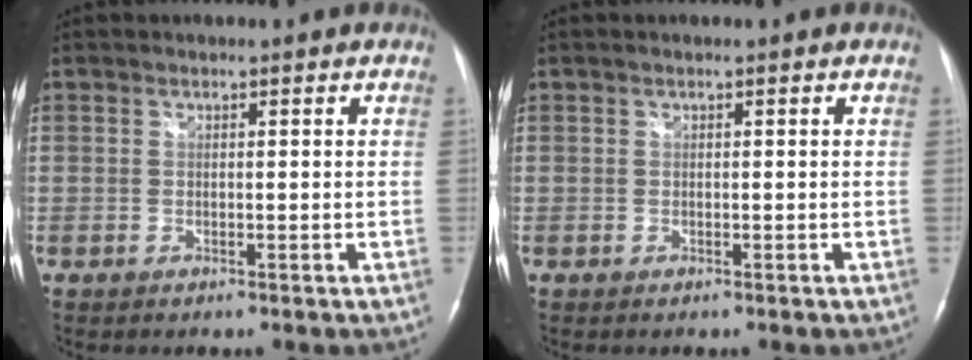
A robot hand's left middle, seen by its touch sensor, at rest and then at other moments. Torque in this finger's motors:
{"motor_torque": [0.14, -0.07, 0.04, 0.00]}